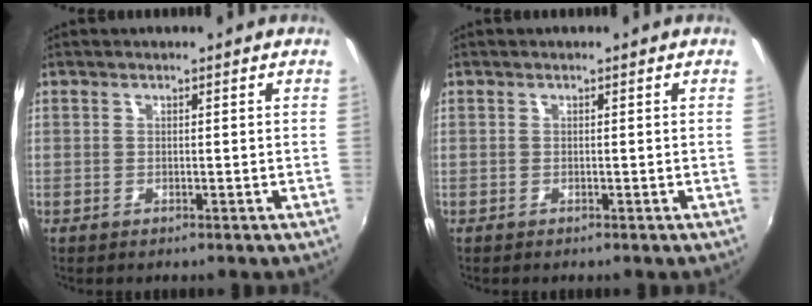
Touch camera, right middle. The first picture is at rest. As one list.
[{"total": 0.0}]